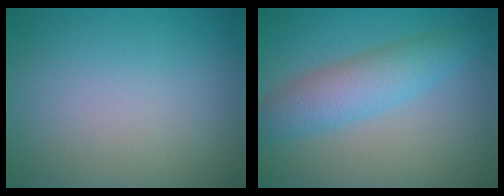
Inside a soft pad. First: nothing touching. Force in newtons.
{"total": 4.3, "press": 4.3, "slide": 0.1}